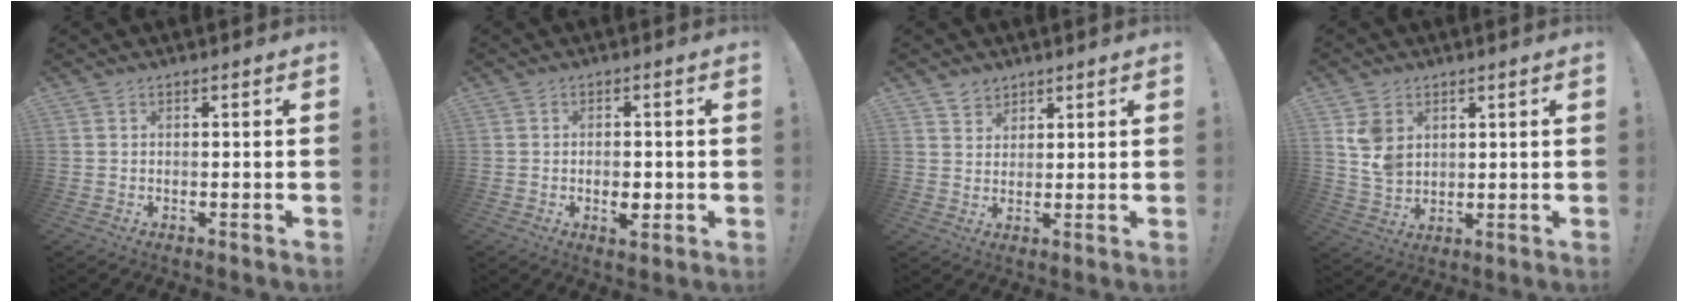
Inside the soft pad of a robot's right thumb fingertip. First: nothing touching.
{"total": 4.0, "force": [-1.0, 2.2, 3.1], "torque": [-0.040, 0.007, -0.015]}
{"total": 3.9, "force": [3.0, 2.4, 0.1], "torque": [0.003, -0.020, 0.056]}
{"total": 7.6, "force": [3.5, 5.7, 3.6], "torque": [-0.048, -0.014, 0.070]}